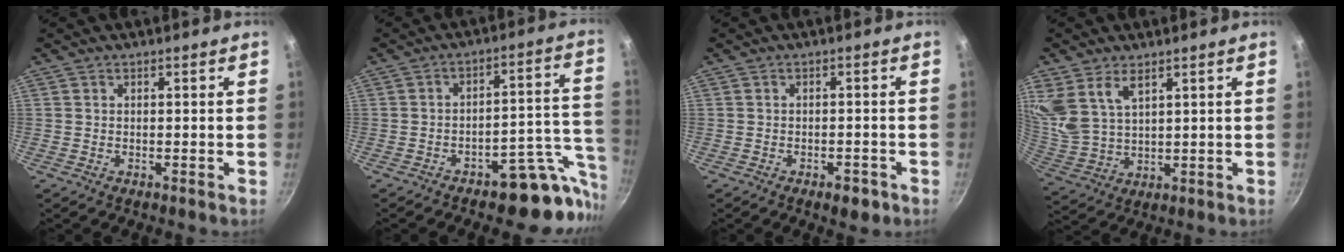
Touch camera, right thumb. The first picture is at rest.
{"total": 14.6, "force": [-9.4, 5.7, 9.7], "torque": [-0.044, 0.107, -0.126]}
{"total": 3.3, "force": [-1.9, 1.5, 2.2], "torque": [-0.022, 0.008, -0.024]}
{"total": 11.7, "force": [5.9, 6.8, 7.5], "torque": [-0.170, -0.014, 0.134]}